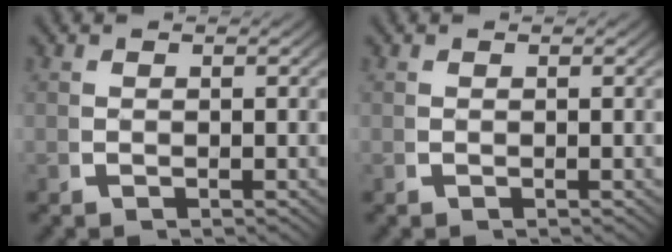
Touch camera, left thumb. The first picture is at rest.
{"total": 0.0}